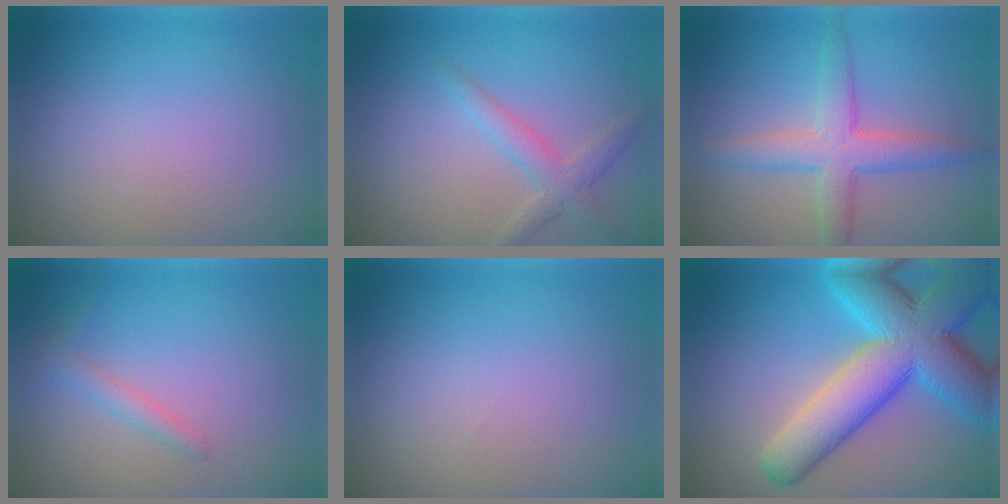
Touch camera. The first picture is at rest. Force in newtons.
{"total": 2.5, "press": 2.5, "slide": 0.2}
{"total": 4.5, "press": 4.5, "slide": 0.2}
{"total": 1.5, "press": 1.5, "slide": 0.1}
{"total": 0.0}
{"total": 11.8, "press": 11.8, "slide": 0.5}